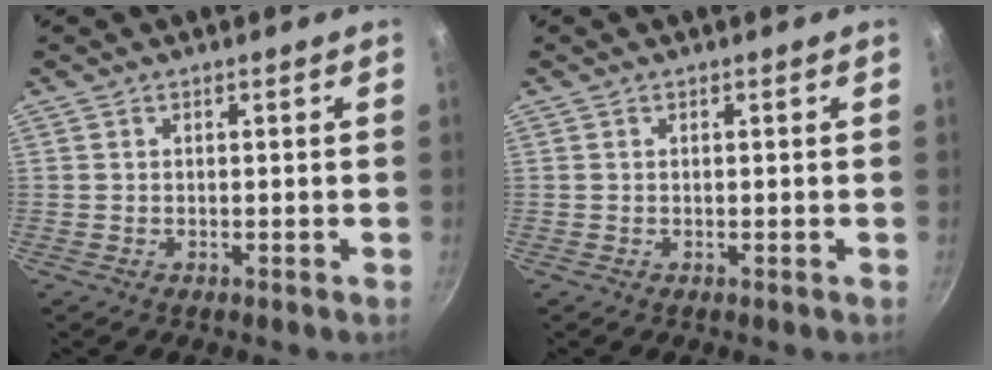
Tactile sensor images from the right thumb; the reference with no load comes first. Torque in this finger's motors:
{"motor_torque": [1.02, 0.89, 0.11, -0.23, 0.04]}